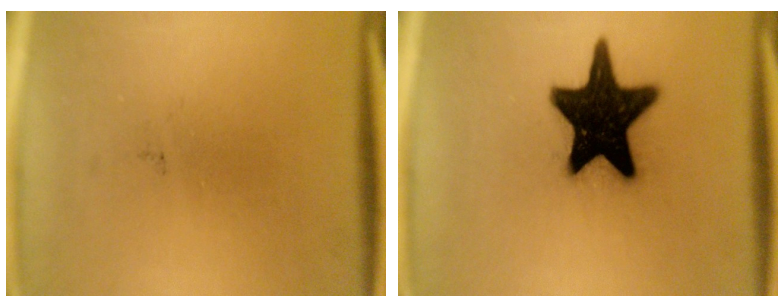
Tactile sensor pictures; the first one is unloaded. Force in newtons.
{"total": 19.9}